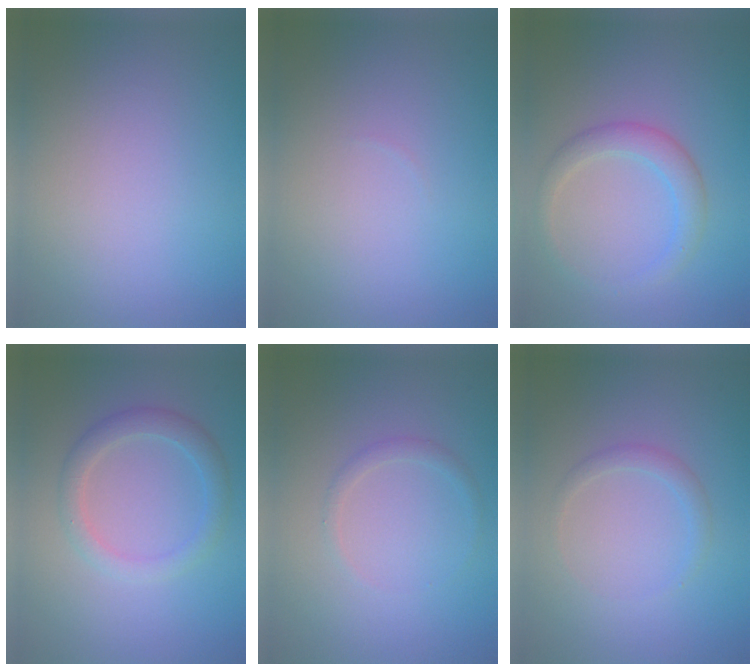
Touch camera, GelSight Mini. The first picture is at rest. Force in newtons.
{"total": 0.0}
{"total": 2.7, "press": 2.6, "slide": 0.2}
{"total": 2.6, "press": 2.6, "slide": 0.1}
{"total": 1.0, "press": 1.0, "slide": 0.0}
{"total": 1.3, "press": 1.3, "slide": 0.0}